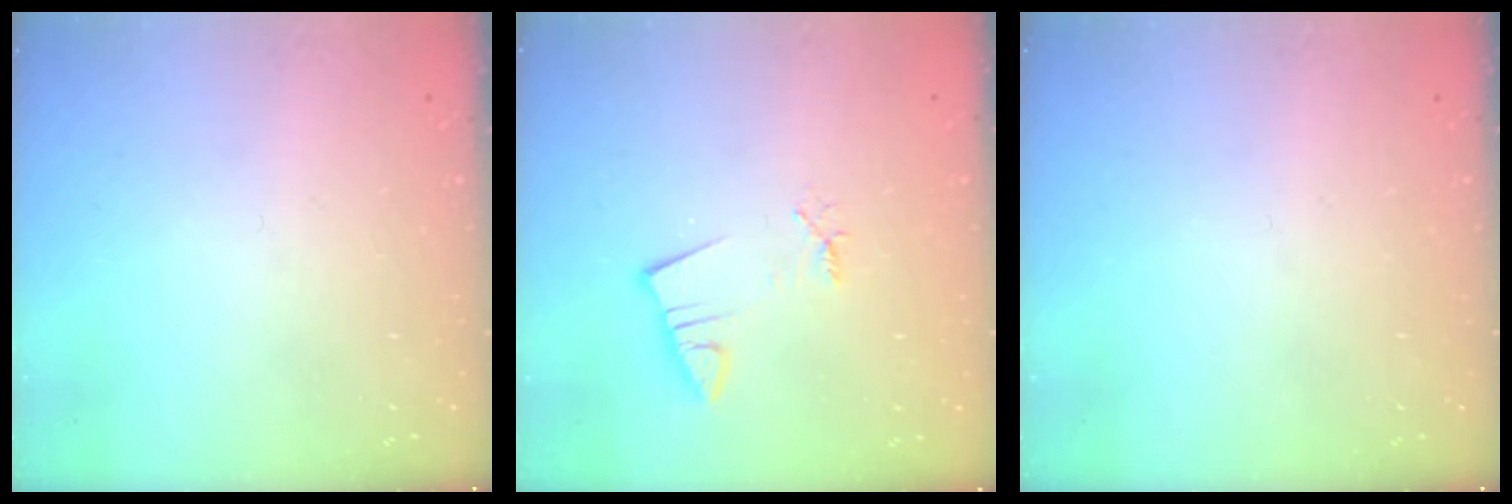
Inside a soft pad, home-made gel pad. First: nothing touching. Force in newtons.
{"total": 2.3, "press": 2.2, "slide": 0.3}
{"total": 0.0}